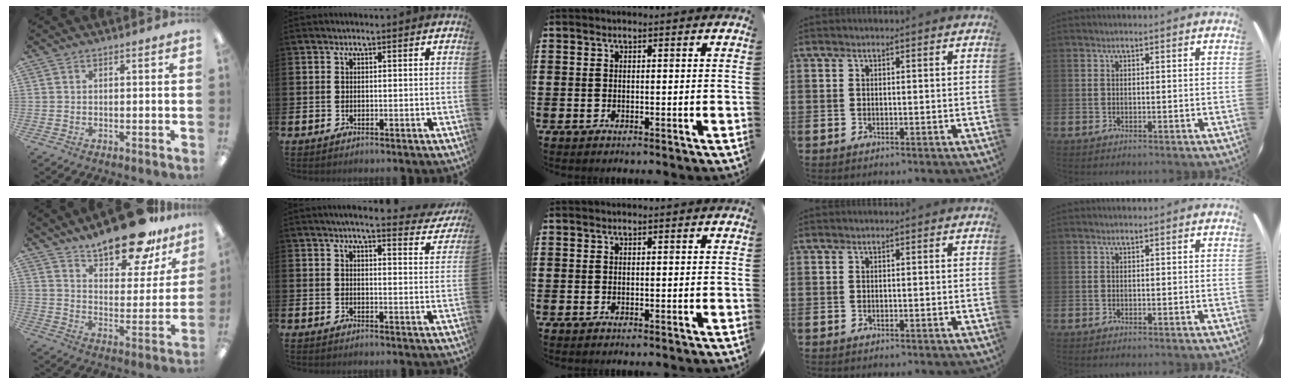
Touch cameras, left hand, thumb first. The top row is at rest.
{"thumb": {"total": 18.0, "force": [14.9, 5.8, 8.2], "torque": [-0.123, -0.102, 0.255]}, "index": {"total": 4.4, "force": [4.1, 0.1, 1.5], "torque": [-0.030, -0.024, 0.069]}}